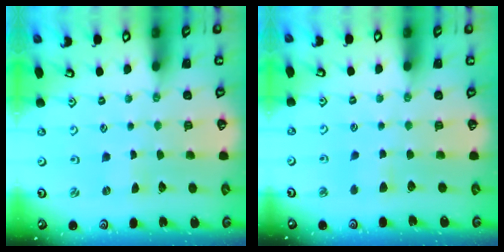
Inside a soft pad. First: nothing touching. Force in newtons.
{"total": 5.2, "press": 5.1, "slide": 1.0}